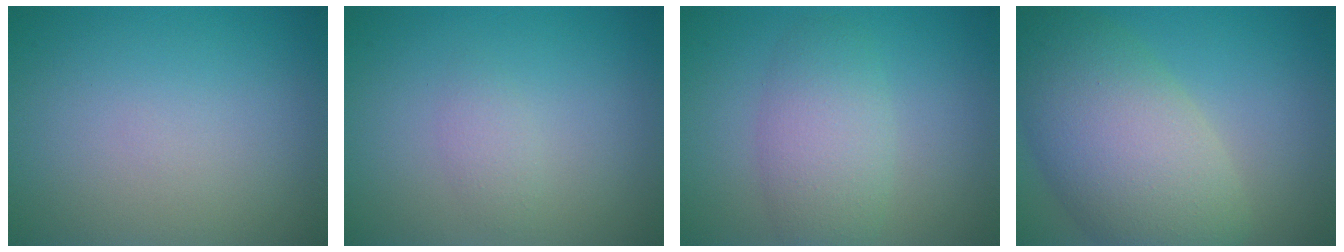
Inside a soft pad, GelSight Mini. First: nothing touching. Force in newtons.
{"total": 1.1, "press": 1.1, "slide": 0.1}
{"total": 2.7, "press": 2.7, "slide": 0.3}
{"total": 9.8, "press": 9.8, "slide": 0.3}